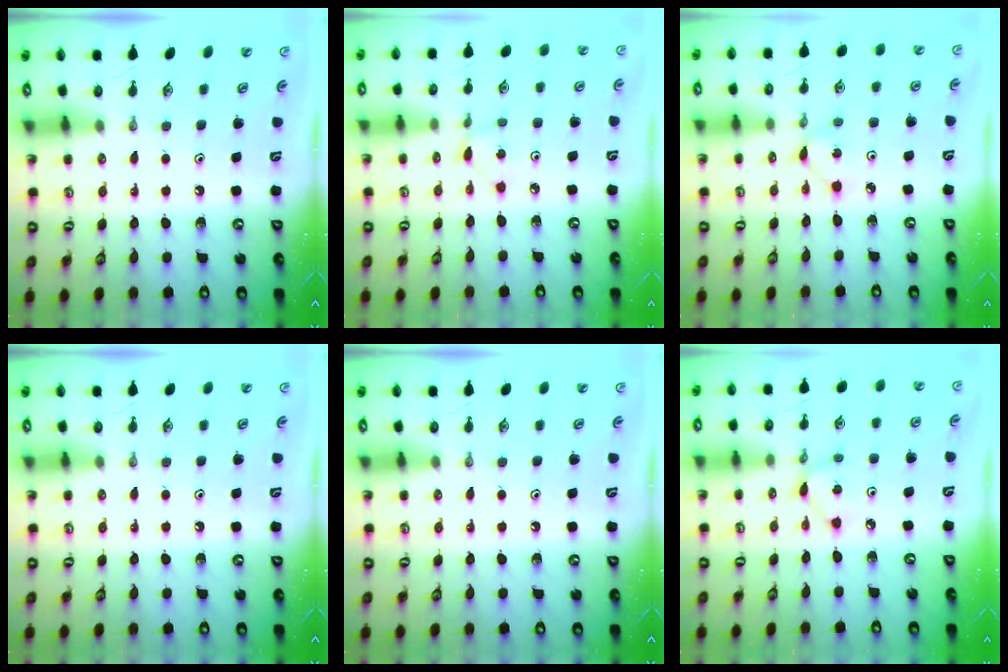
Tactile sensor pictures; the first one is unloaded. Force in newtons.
{"total": 0.8, "press": 0.8, "slide": 0.1}
{"total": 1.8, "press": 1.8, "slide": 0.3}
{"total": 0.0}
{"total": 0.0}
{"total": 2.8, "press": 2.8, "slide": 0.1}